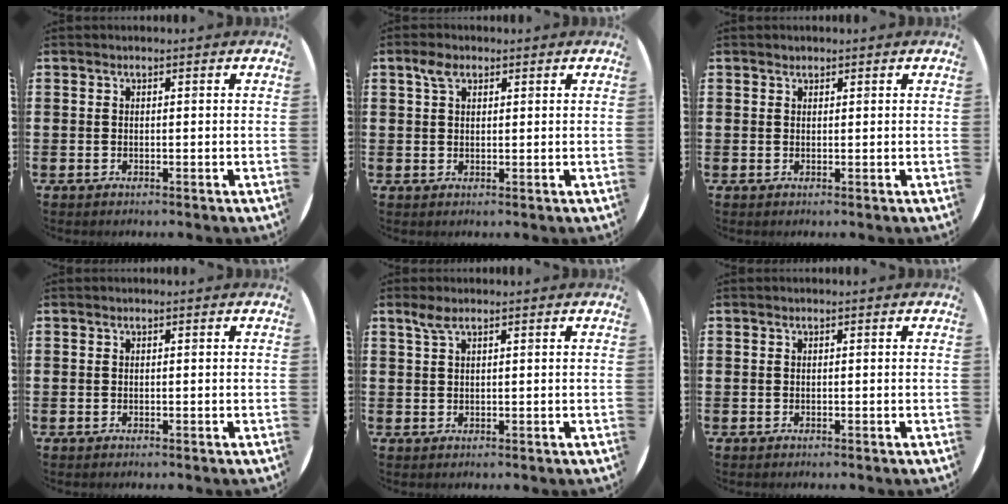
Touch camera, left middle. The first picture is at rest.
{"total": 2.5, "force": [1.6, 1.4, 1.4], "torque": [-0.024, 0.002, 0.028]}
{"total": 0.6, "force": [0.6, 0.2, -0.1], "torque": [0.001, 0.003, 0.011]}
{"total": 0.0}
{"total": 1.8, "force": [1.2, 0.4, 1.3], "torque": [-0.029, 0.003, 0.021]}
{"total": 0.0}